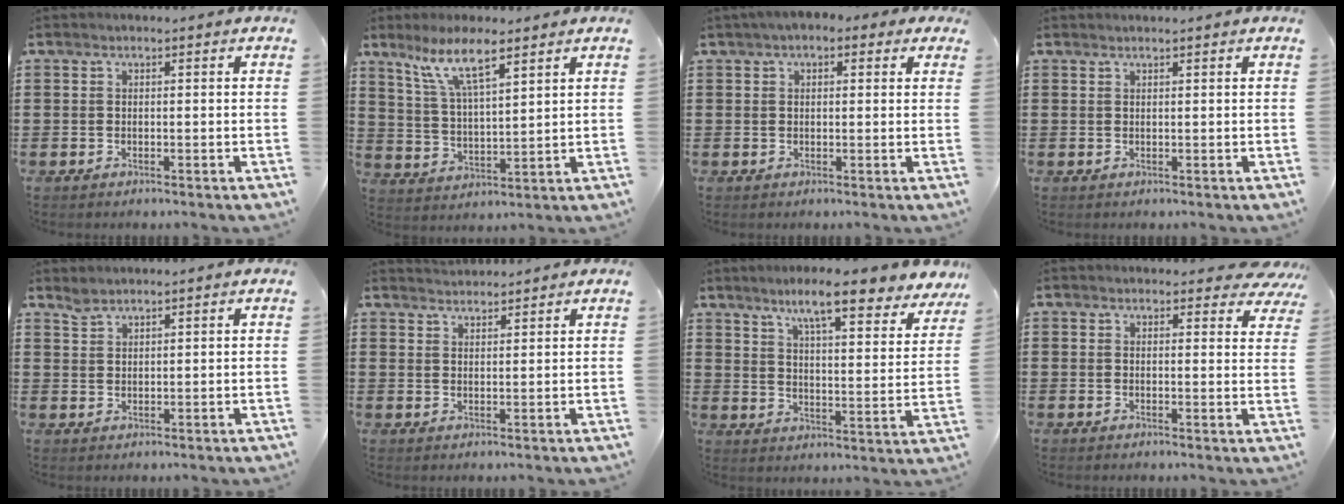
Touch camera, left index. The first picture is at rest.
{"total": 8.8, "force": [6.0, 1.7, 6.1], "torque": [-0.135, -0.008, 0.105]}
{"total": 2.3, "force": [0.9, 1.8, 1.1], "torque": [-0.029, 0.012, 0.015]}
{"total": 0.7, "force": [0.6, -0.1, 0.2], "torque": [-0.005, -0.003, 0.013]}
{"total": 1.8, "force": [1.7, 0.3, 0.3], "torque": [-0.010, -0.001, 0.034]}
{"total": 2.1, "force": [2.1, 0.0, -0.2], "torque": [-0.001, -0.003, 0.041]}
{"total": 9.4, "force": [7.5, 0.6, 5.5], "torque": [-0.107, -0.041, 0.122]}
{"total": 3.2, "force": [2.8, 0.9, 1.2], "torque": [-0.016, -0.011, 0.048]}